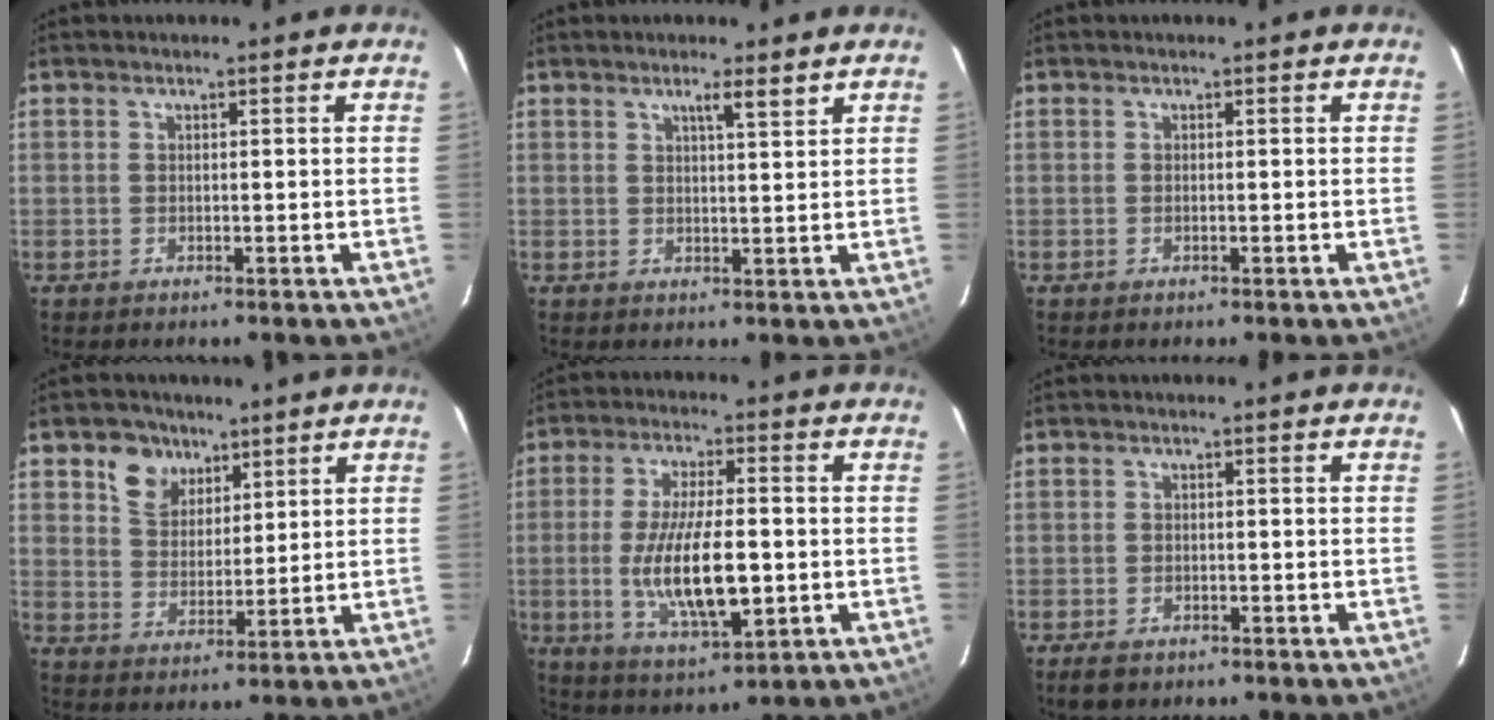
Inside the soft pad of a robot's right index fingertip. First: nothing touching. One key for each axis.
{"total": 2.8, "fx": 2.0, "fy": 0.0, "fz": 2.0, "tx": -0.031, "ty": -0.001, "tz": 0.031}
{"total": 0.0}
{"total": 7.4, "fx": 4.4, "fy": 5.3, "fz": 2.5, "tx": -0.044, "ty": 0.014, "tz": 0.084}
{"total": 13.7, "fx": -2.0, "fy": 4.3, "fz": 12.9, "tx": -0.247, "ty": -0.017, "tz": -0.028}
{"total": 2.9, "fx": -2.1, "fy": 1.6, "fz": 1.2, "tx": -0.031, "ty": -0.002, "tz": -0.033}